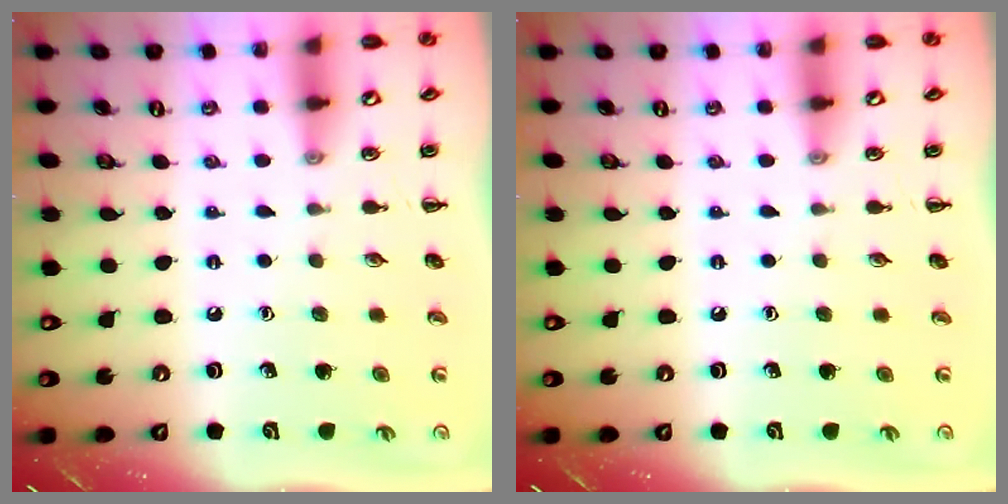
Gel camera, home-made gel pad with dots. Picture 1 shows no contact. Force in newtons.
{"total": 0.0}